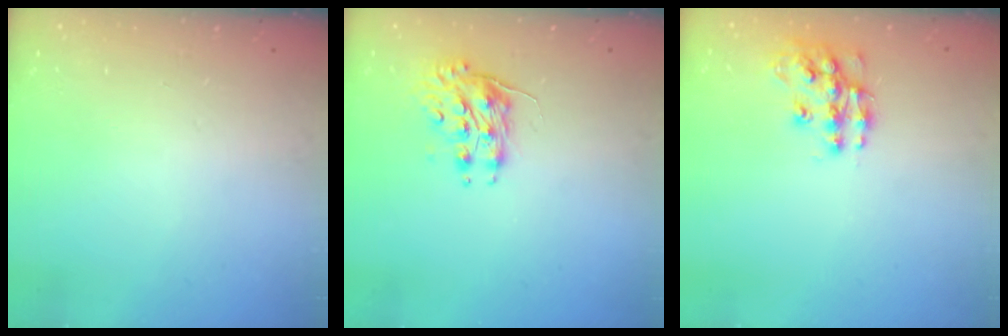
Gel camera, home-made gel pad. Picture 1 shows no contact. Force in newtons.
{"total": 8.4, "press": 8.4, "slide": 0.3}
{"total": 11.9, "press": 11.9, "slide": 0.9}